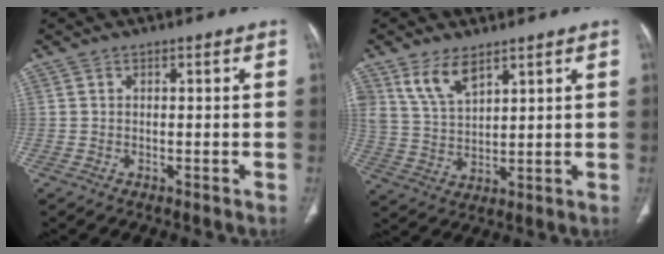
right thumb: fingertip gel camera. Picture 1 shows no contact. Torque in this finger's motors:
{"motor_torque": [-0.86, 1.67, 1.70, 1.06, 0.26]}